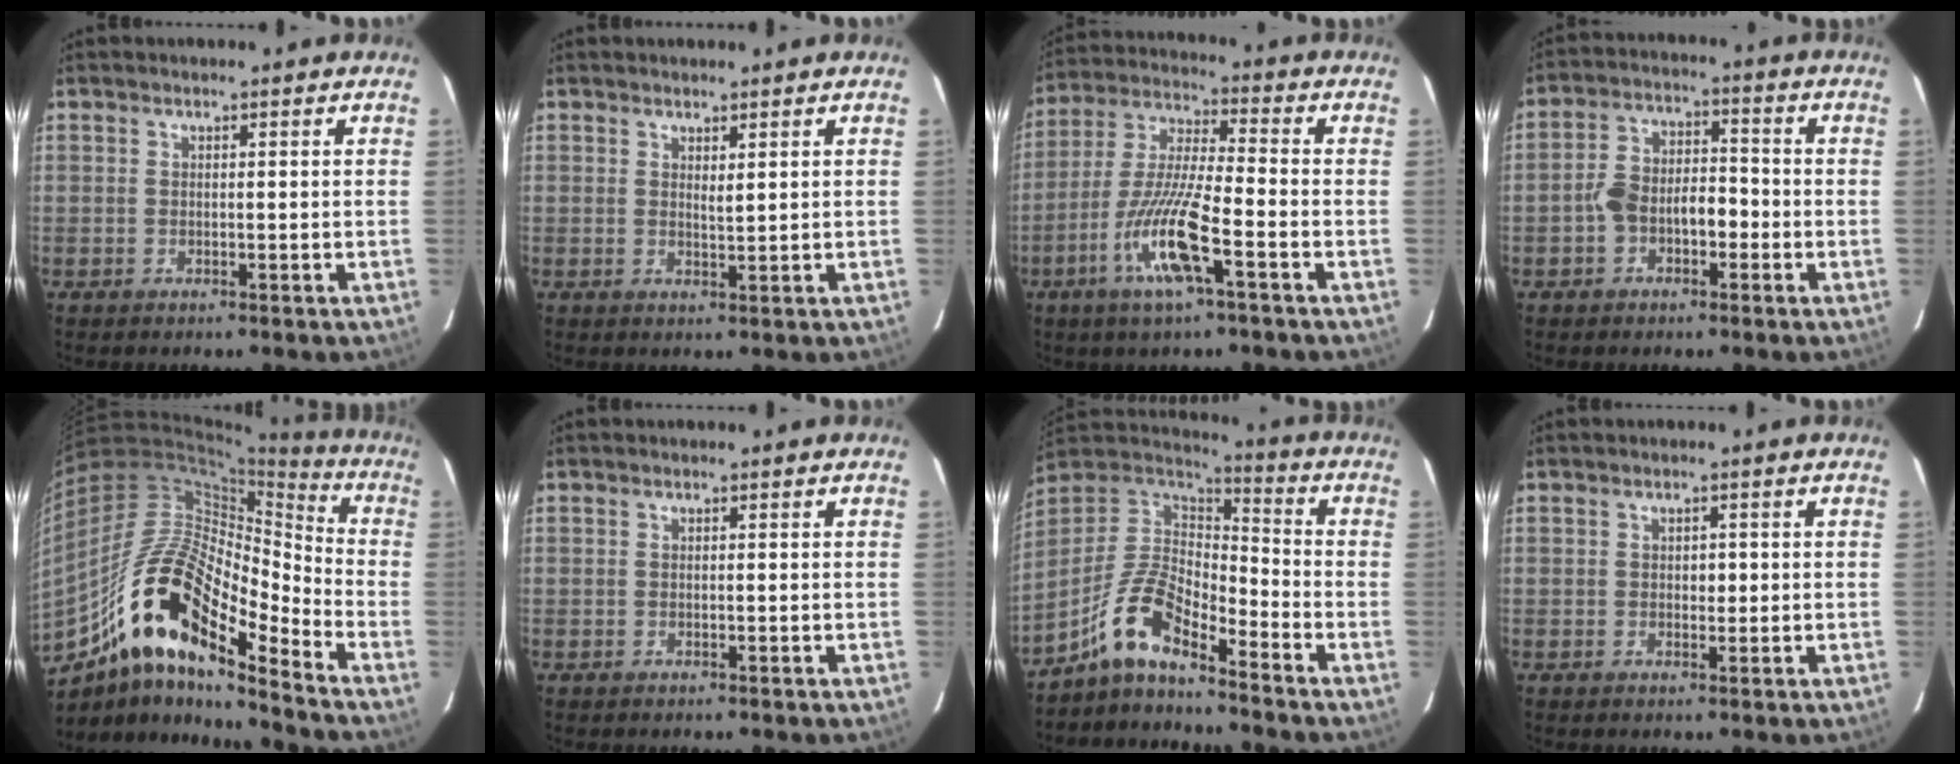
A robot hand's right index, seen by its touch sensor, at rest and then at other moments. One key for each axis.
{"total": 1.1, "fx": 0.7, "fy": 0.1, "fz": 0.9, "tx": -0.018, "ty": -0.007, "tz": 0.014}
{"total": 12.5, "fx": -5.2, "fy": 1.0, "fz": 11.4, "tx": -0.232, "ty": -0.010, "tz": -0.102}
{"total": 7.4, "fx": -2.1, "fy": 4.2, "fz": 5.7, "tx": -0.113, "ty": 0.034, "tz": -0.038}
{"total": 18.7, "fx": -10.7, "fy": 5.3, "fz": 14.3, "tx": -0.270, "ty": 0.032, "tz": -0.182}
{"total": 0.0}
{"total": 10.0, "fx": -7.4, "fy": 3.0, "fz": 6.1, "tx": -0.144, "ty": 0.029, "tz": -0.143}
{"total": 1.3, "fx": 0.1, "fy": 0.9, "fz": 1.0, "tx": -0.011, "ty": 0.002, "tz": 0.002}